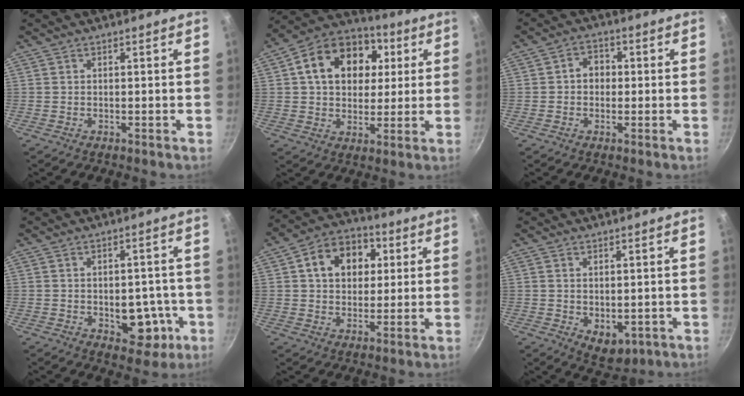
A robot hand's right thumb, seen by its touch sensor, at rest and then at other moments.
{"total": 18.3, "force": [4.6, 13.6, 11.3], "torque": [-0.167, 0.022, 0.063]}
{"total": 4.5, "force": [0.1, 3.8, 2.4], "torque": [-0.012, 0.011, -0.006]}
{"total": 9.2, "force": [-2.3, 5.8, 6.7], "torque": [-0.051, 0.010, -0.021]}
{"total": 12.4, "force": [3.3, 9.5, 7.3], "torque": [-0.086, 0.014, 0.040]}
{"total": 5.6, "force": [-0.8, 3.7, 4.2], "torque": [-0.048, -0.011, 0.003]}